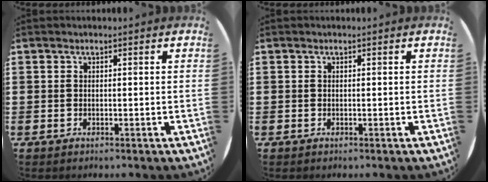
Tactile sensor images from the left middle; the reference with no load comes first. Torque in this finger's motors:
{"motor_torque": [0.32, -0.43, 0.03, 0.01]}